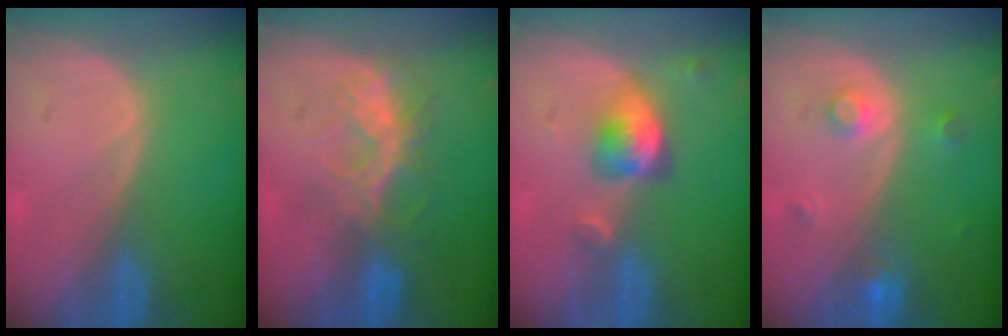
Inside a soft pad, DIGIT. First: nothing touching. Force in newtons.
{"total": 6.3, "press": 6.2, "slide": 1.2}
{"total": 5.1, "press": 4.7, "slide": 2.1}
{"total": 3.1, "press": 2.9, "slide": 1.2}